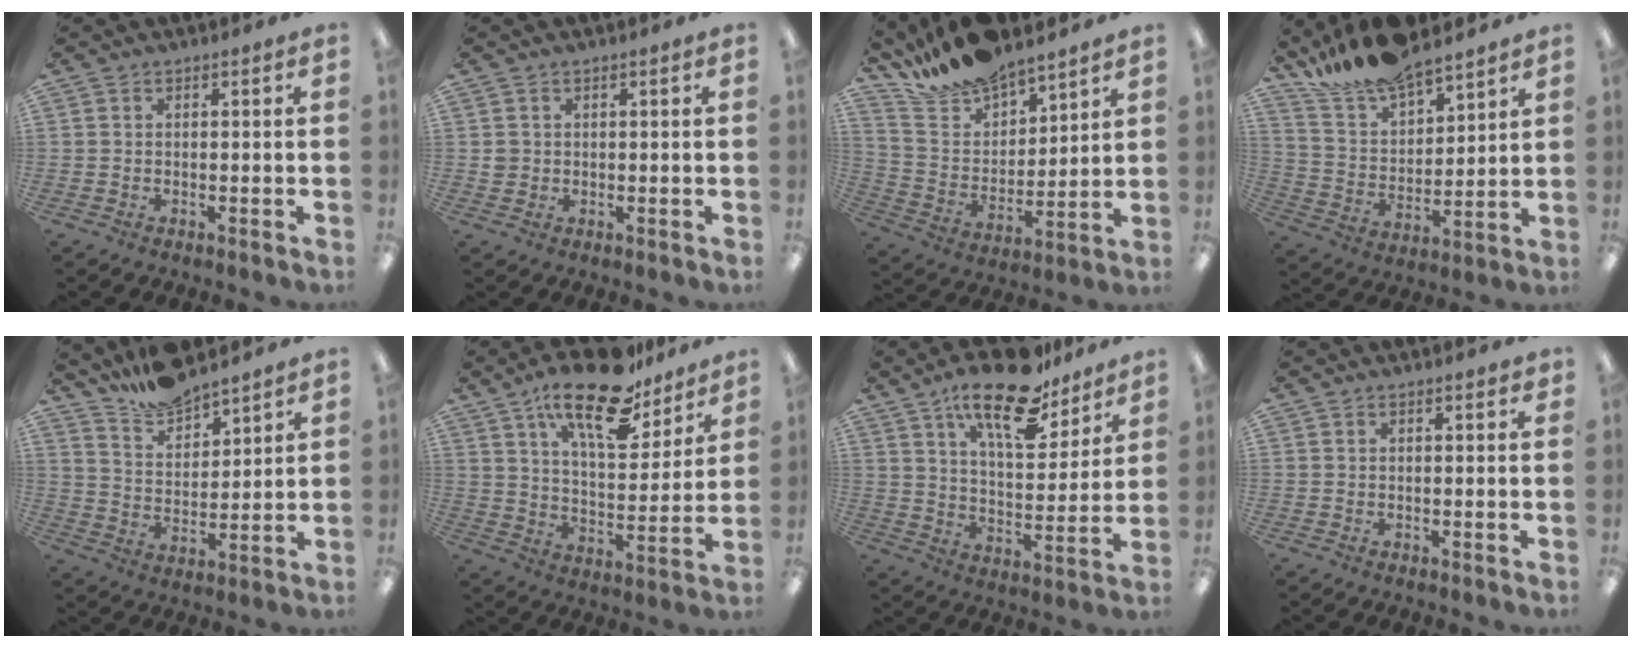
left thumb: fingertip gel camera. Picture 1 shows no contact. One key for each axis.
{"total": 1.6, "fx": 0.5, "fy": 1.5, "fz": 0.4, "tx": -0.009, "ty": 0.003, "tz": 0.007}
{"total": 14.2, "fx": 13.4, "fy": 4.0, "fz": 2.7, "tx": -0.090, "ty": -0.103, "tz": 0.248}
{"total": 15.0, "fx": 13.7, "fy": 3.9, "fz": 4.6, "tx": -0.108, "ty": -0.094, "tz": 0.252}
{"total": 9.8, "fx": 9.5, "fy": 2.2, "fz": 1.4, "tx": -0.038, "ty": -0.071, "tz": 0.180}
{"total": 20.0, "fx": 14.0, "fy": 7.8, "fz": 12.0, "tx": -0.196, "ty": -0.079, "tz": 0.235}
{"total": 18.9, "fx": 13.5, "fy": 7.1, "fz": 11.1, "tx": -0.180, "ty": -0.077, "tz": 0.226}
{"total": 1.2, "fx": 0.9, "fy": 0.2, "fz": 0.6, "tx": -0.014, "ty": 0.001, "tz": 0.017}